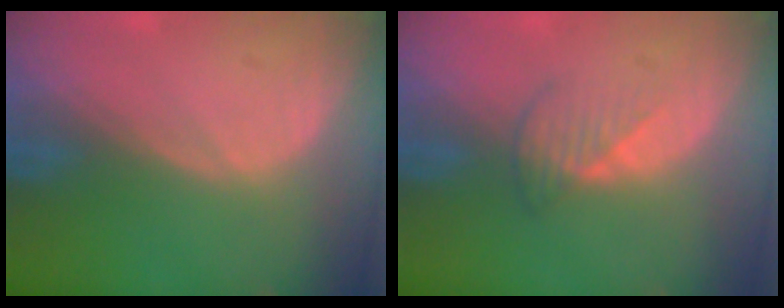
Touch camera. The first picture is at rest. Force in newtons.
{"total": 3.0, "press": 2.9, "slide": 0.7}